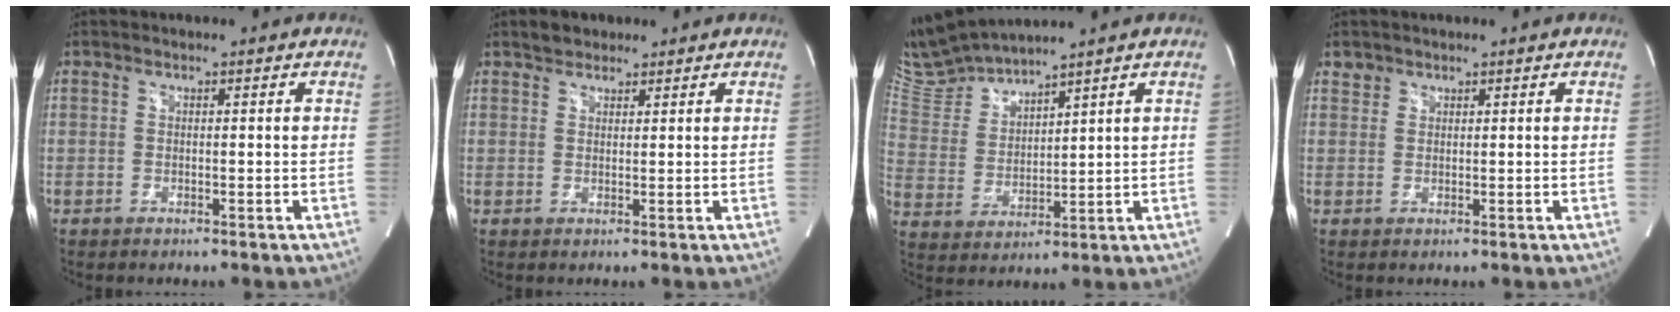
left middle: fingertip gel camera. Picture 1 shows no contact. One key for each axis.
{"total": 2.4, "fx": 1.9, "fy": 1.4, "fz": 0.4, "tx": -0.009, "ty": 0.008, "tz": 0.029}
{"total": 8.2, "fx": 8.1, "fy": -1.0, "fz": 1.0, "tx": -0.047, "ty": 0.003, "tz": 0.185}
{"total": 1.8, "fx": 1.4, "fy": 1.1, "fz": -0.3, "tx": 0.011, "ty": 0.006, "tz": 0.023}